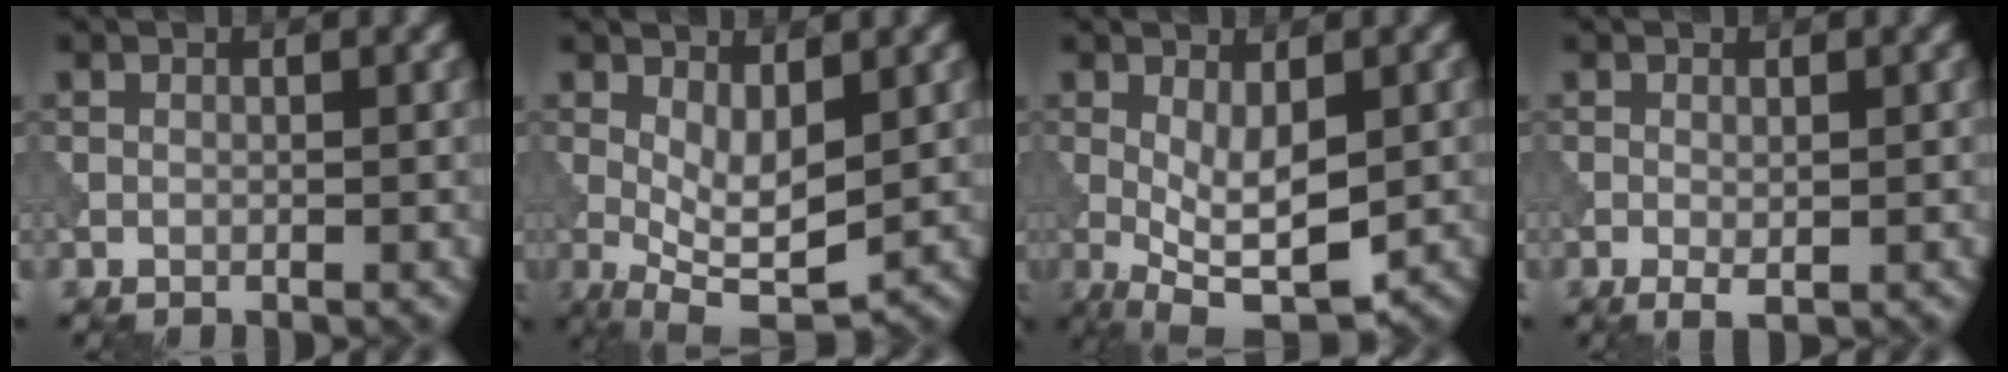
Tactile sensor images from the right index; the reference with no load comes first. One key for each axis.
{"total": 5.2, "fx": 0.2, "fy": 2.0, "fz": 4.7, "tx": -0.093, "ty": -0.010, "tz": 0.006}
{"total": 6.5, "fx": -1.0, "fy": 2.5, "fz": 5.9, "tx": -0.112, "ty": -0.016, "tz": -0.011}
{"total": 1.3, "fx": -0.3, "fy": 0.4, "fz": 1.2, "tx": -0.020, "ty": -0.006, "tz": -0.004}